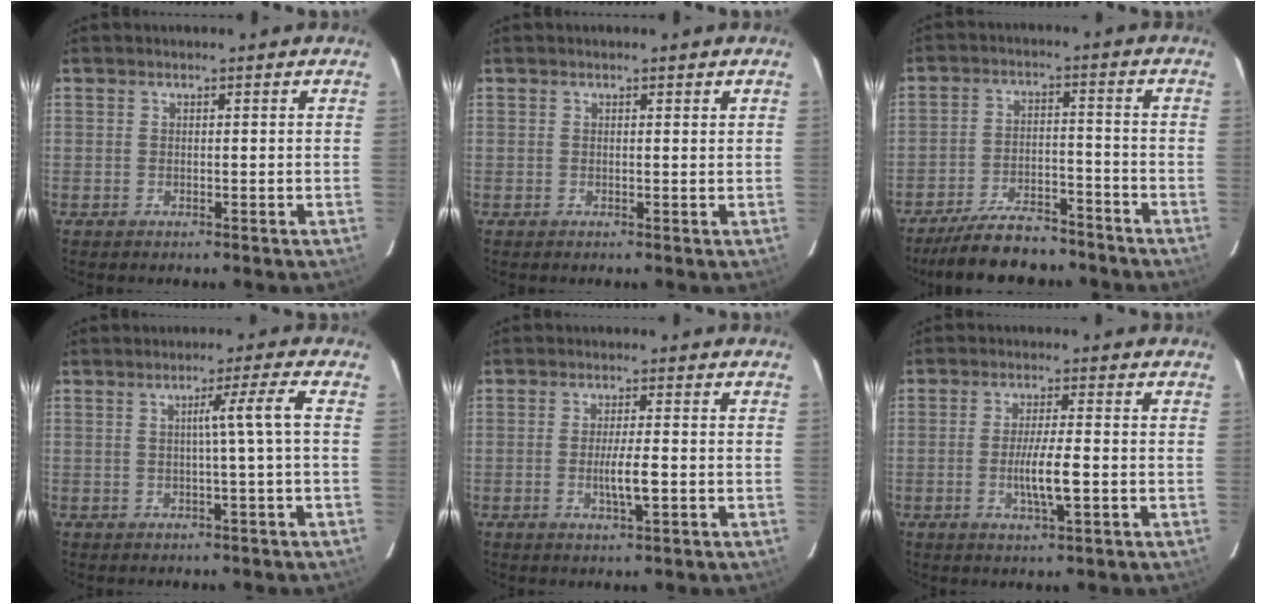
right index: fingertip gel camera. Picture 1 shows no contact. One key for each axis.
{"total": 0.8, "fx": 0.7, "fy": 0.2, "fz": 0.4, "tx": -0.006, "ty": 0.006, "tz": 0.010}
{"total": 10.2, "fx": -9.0, "fy": 3.2, "fz": 3.7, "tx": -0.063, "ty": 0.000, "tz": -0.151}
{"total": 3.9, "fx": 0.2, "fy": -1.5, "fz": 3.7, "tx": -0.059, "ty": 0.004, "tz": 0.005}
{"total": 4.1, "fx": -0.9, "fy": 0.2, "fz": 4.0, "tx": -0.072, "ty": -0.005, "tz": -0.016}
{"total": 5.7, "fx": -1.2, "fy": 0.3, "fz": 5.5, "tx": -0.102, "ty": -0.009, "tz": -0.021}